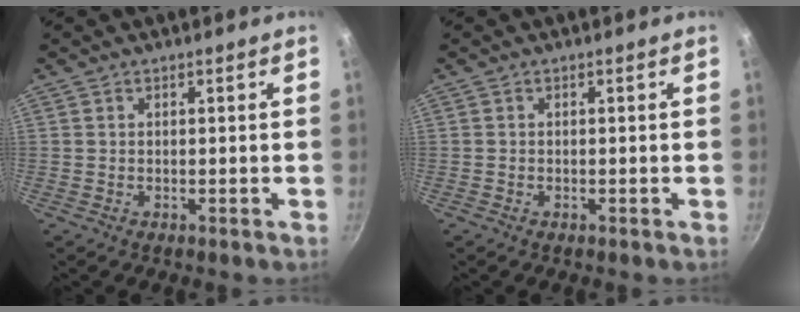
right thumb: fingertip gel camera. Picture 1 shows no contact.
{"total": 0.0}